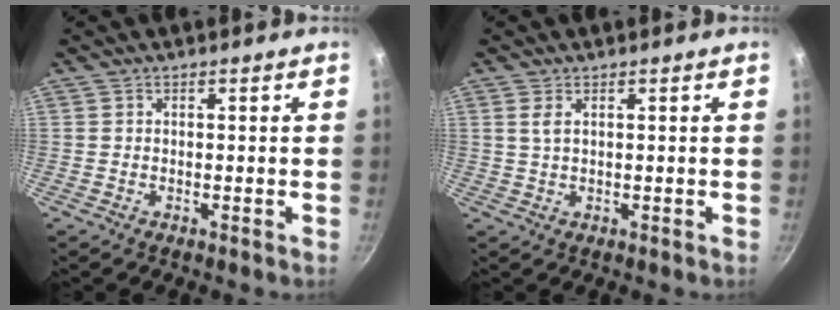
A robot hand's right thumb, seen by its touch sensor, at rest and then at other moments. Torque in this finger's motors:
{"motor_torque": [-0.35, 0.02, -0.02, 0.08, -0.01]}